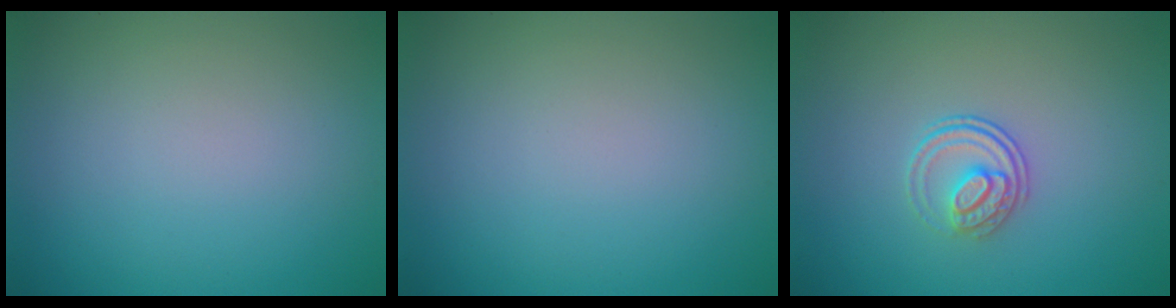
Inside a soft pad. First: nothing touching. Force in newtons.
{"total": 0.0}
{"total": 2.3, "press": 1.7, "slide": 1.5}